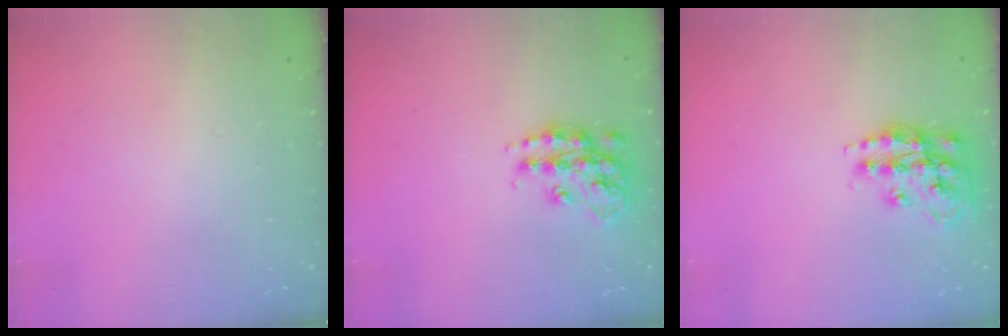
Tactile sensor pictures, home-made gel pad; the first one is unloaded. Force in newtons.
{"total": 14.9, "press": 14.8, "slide": 0.8}
{"total": 14.5, "press": 14.5, "slide": 1.0}